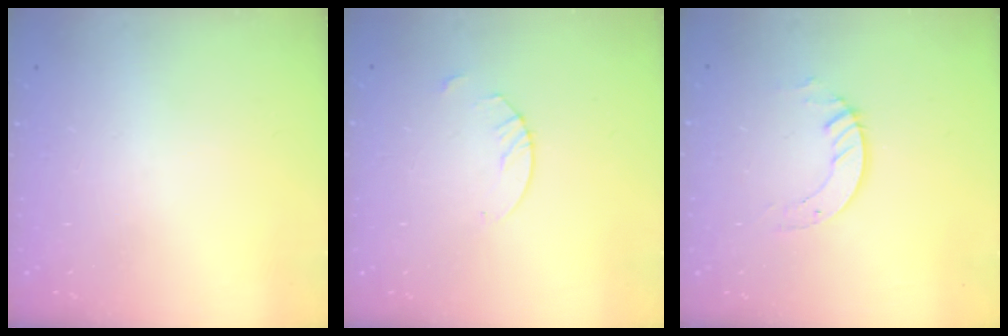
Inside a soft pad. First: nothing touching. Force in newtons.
{"total": 2.7, "press": 2.7, "slide": 0.2}
{"total": 3.4, "press": 3.4, "slide": 0.1}